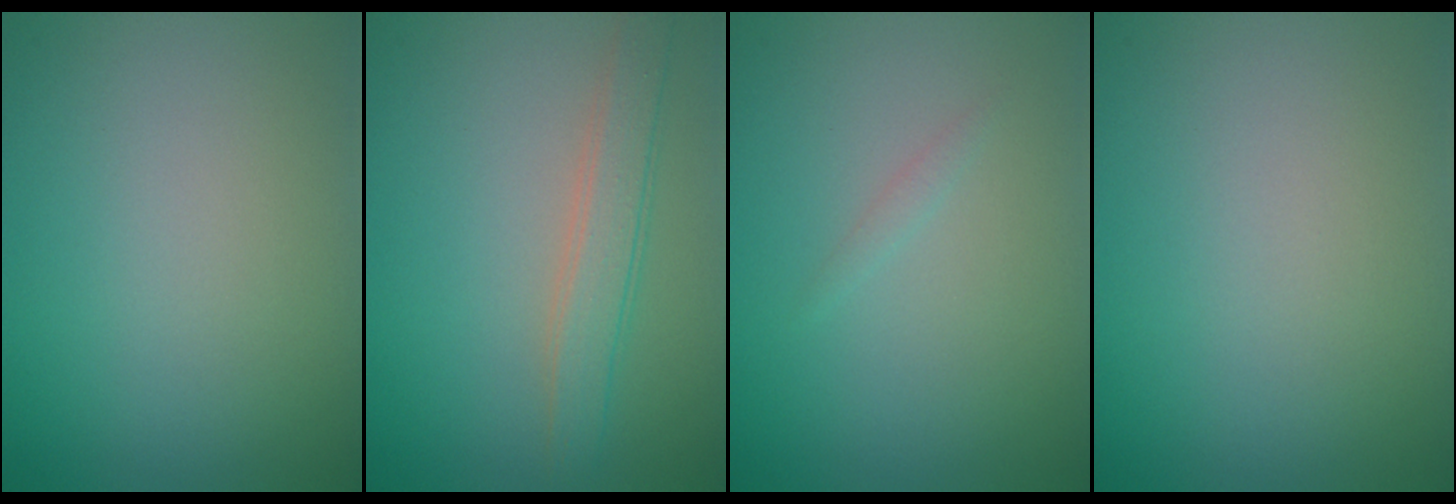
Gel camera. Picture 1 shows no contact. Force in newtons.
{"total": 2.9, "press": 2.9, "slide": 0.2}
{"total": 0.6, "press": 0.6, "slide": 0.0}
{"total": 0.0}